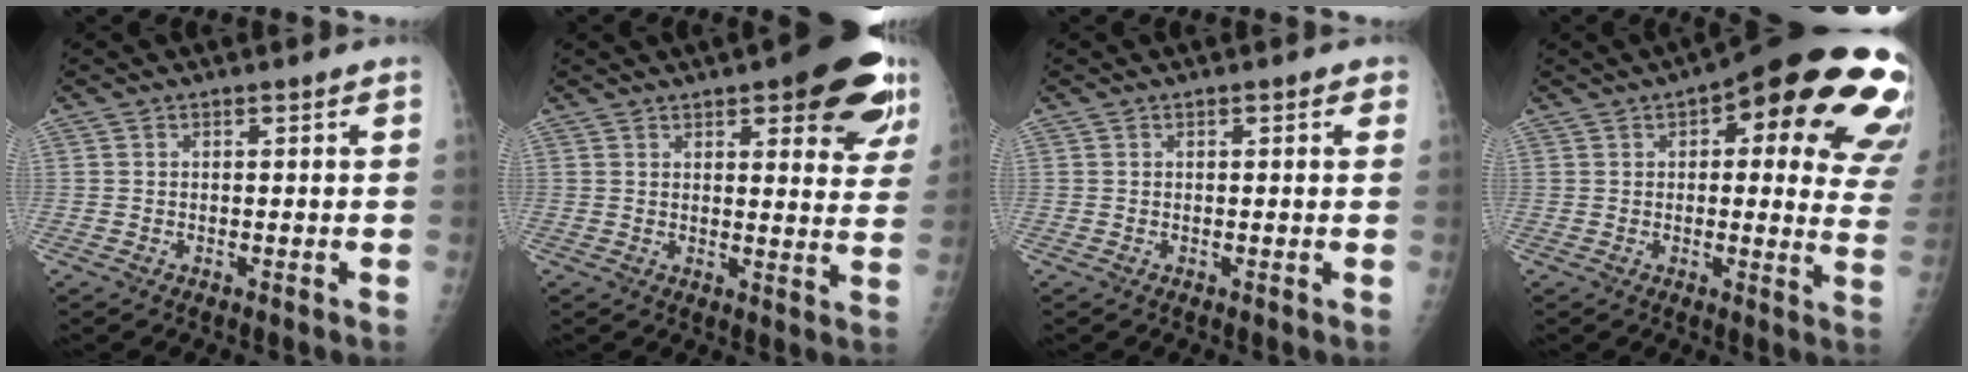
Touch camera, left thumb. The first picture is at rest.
{"total": 15.0, "force": [8.4, 5.2, 11.4], "torque": [-0.098, -0.037, 0.094]}
{"total": 1.2, "force": [0.5, 0.6, 0.9], "torque": [-0.007, 0.002, 0.004]}
{"total": 25.5, "force": [11.3, 8.8, 21.0], "torque": [-0.174, -0.011, 0.131]}